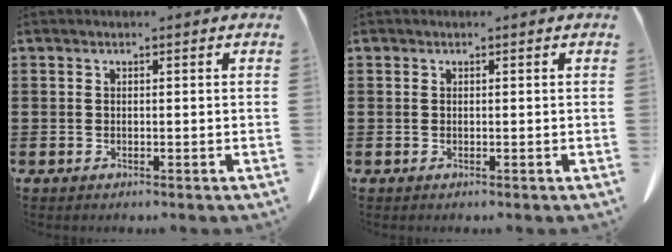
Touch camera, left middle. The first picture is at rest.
{"total": 0.0}